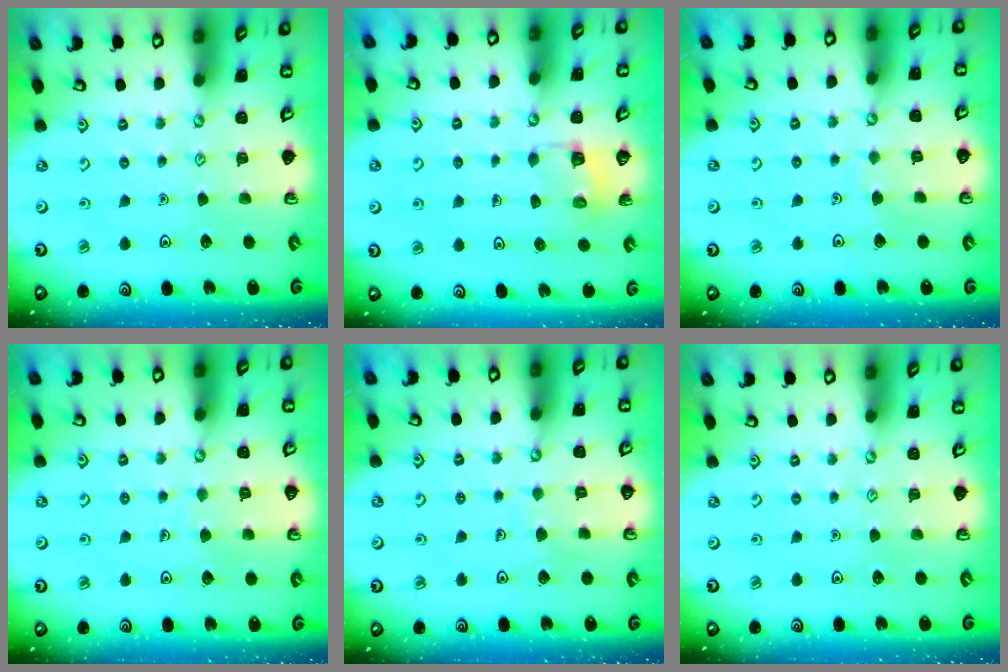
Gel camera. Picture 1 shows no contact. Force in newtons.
{"total": 2.8, "press": 2.8, "slide": 0.2}
{"total": 2.7, "press": 2.7, "slide": 0.1}
{"total": 3.4, "press": 3.4, "slide": 0.3}
{"total": 2.7, "press": 2.7, "slide": 0.1}
{"total": 0.0}